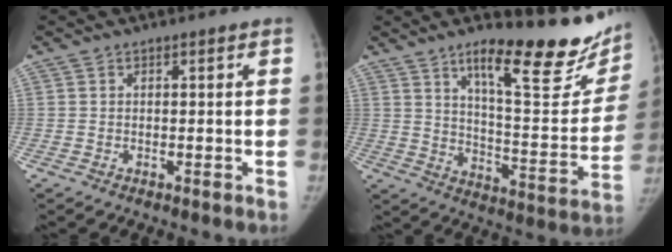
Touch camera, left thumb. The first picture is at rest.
{"total": 24.0, "force": [16.2, 6.7, 16.5], "torque": [-0.182, -0.098, 0.237]}